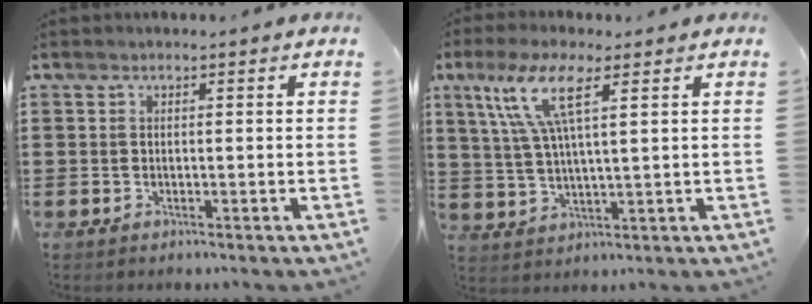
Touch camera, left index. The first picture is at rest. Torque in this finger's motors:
{"motor_torque": [1.51, 0.63, 0.89, 0.13]}